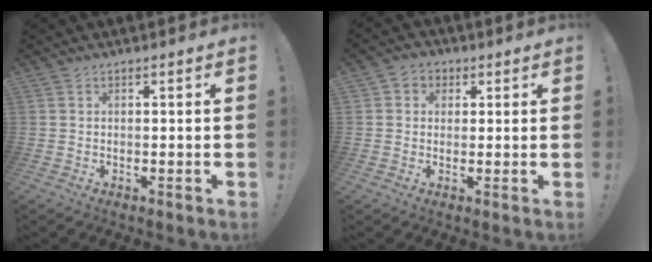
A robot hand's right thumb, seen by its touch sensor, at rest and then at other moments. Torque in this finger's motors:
{"motor_torque": [-0.12, 0.07, 0.22, 0.29, 0.00]}